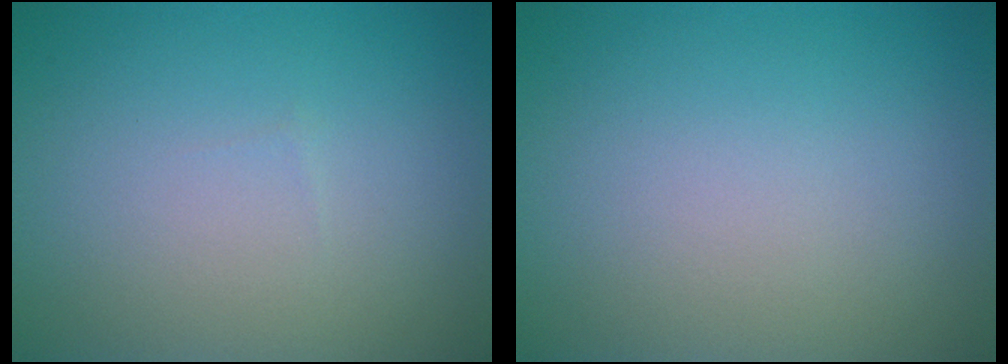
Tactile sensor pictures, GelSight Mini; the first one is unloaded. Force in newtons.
{"total": 0.0}